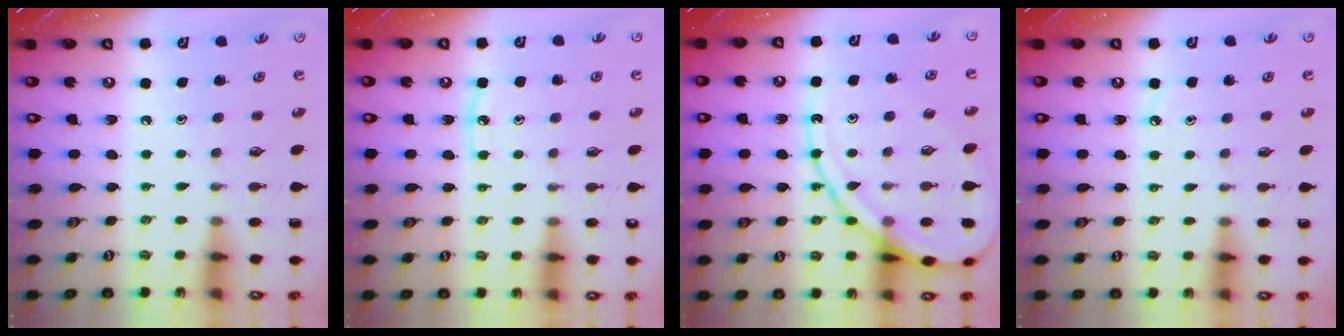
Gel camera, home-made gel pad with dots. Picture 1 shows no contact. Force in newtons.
{"total": 5.3, "press": 5.3, "slide": 0.3}
{"total": 15.8, "press": 15.7, "slide": 1.5}
{"total": 3.1, "press": 3.1, "slide": 0.4}